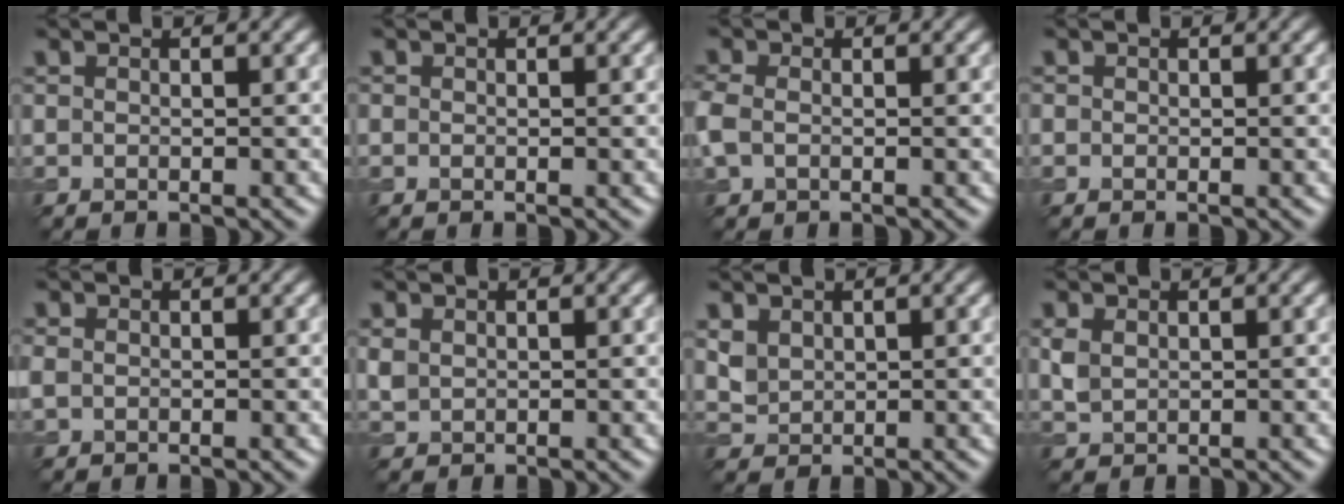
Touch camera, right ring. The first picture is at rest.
{"total": 0.0}
{"total": 2.1, "force": [-0.3, 1.6, 1.4], "torque": [-0.040, 0.001, -0.013]}
{"total": 0.0}
{"total": 1.0, "force": [0.0, 0.9, 0.5], "torque": [-0.013, -0.002, -0.001]}
{"total": 1.2, "force": [0.5, 1.0, 0.5], "torque": [-0.014, 0.000, 0.013]}
{"total": 1.9, "force": [1.0, 1.5, 0.8], "torque": [-0.019, -0.003, 0.025]}
{"total": 1.7, "force": [0.6, 1.3, 0.9], "torque": [-0.026, -0.001, 0.016]}